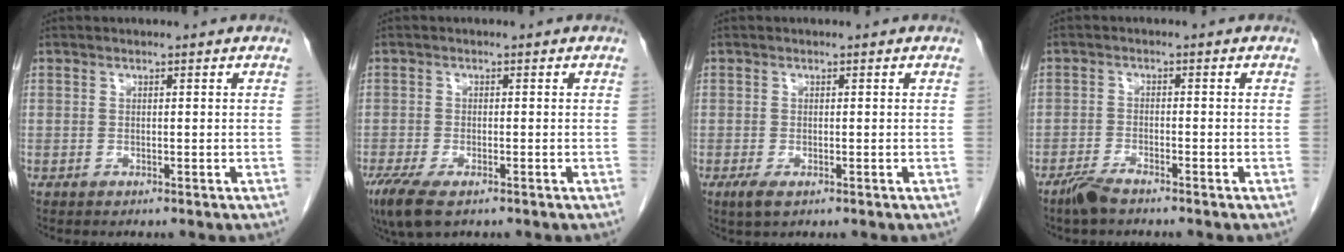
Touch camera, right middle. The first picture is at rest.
{"total": 6.5, "force": [-4.3, 2.2, 4.4], "torque": [-0.085, -0.017, -0.072]}
{"total": 1.9, "force": [-1.0, 0.7, 1.5], "torque": [-0.032, -0.004, -0.016]}
{"total": 3.2, "force": [-2.7, 0.5, 1.7], "torque": [-0.041, -0.005, -0.052]}